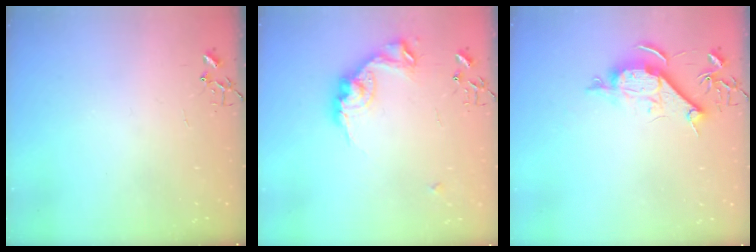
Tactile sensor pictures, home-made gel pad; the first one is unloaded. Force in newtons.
{"total": 14.2, "press": 14.2, "slide": 0.5}
{"total": 9.5, "press": 9.4, "slide": 0.8}